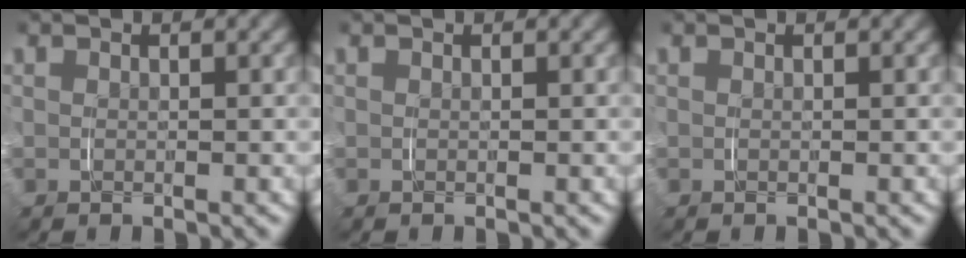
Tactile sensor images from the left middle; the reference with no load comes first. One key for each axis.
{"total": 0.0}
{"total": 0.0}